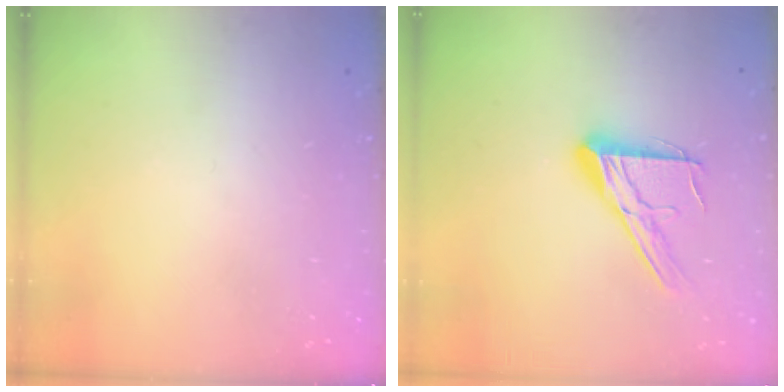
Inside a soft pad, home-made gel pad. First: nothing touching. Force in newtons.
{"total": 13.9, "press": 13.8, "slide": 1.3}